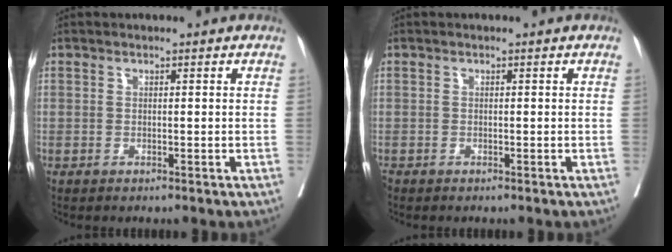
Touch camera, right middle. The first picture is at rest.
{"total": 1.1, "force": [-0.9, 0.6, 0.2], "torque": [-0.008, -0.004, -0.015]}